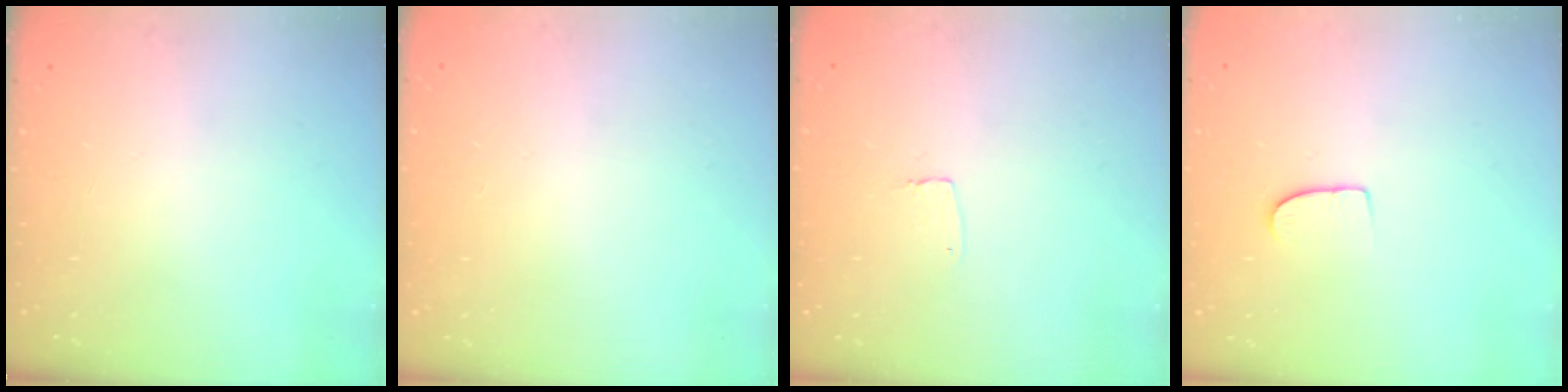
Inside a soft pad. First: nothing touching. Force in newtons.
{"total": 0.6, "press": 0.6, "slide": 0.1}
{"total": 3.5, "press": 3.5, "slide": 0.2}
{"total": 6.5, "press": 6.5, "slide": 0.5}